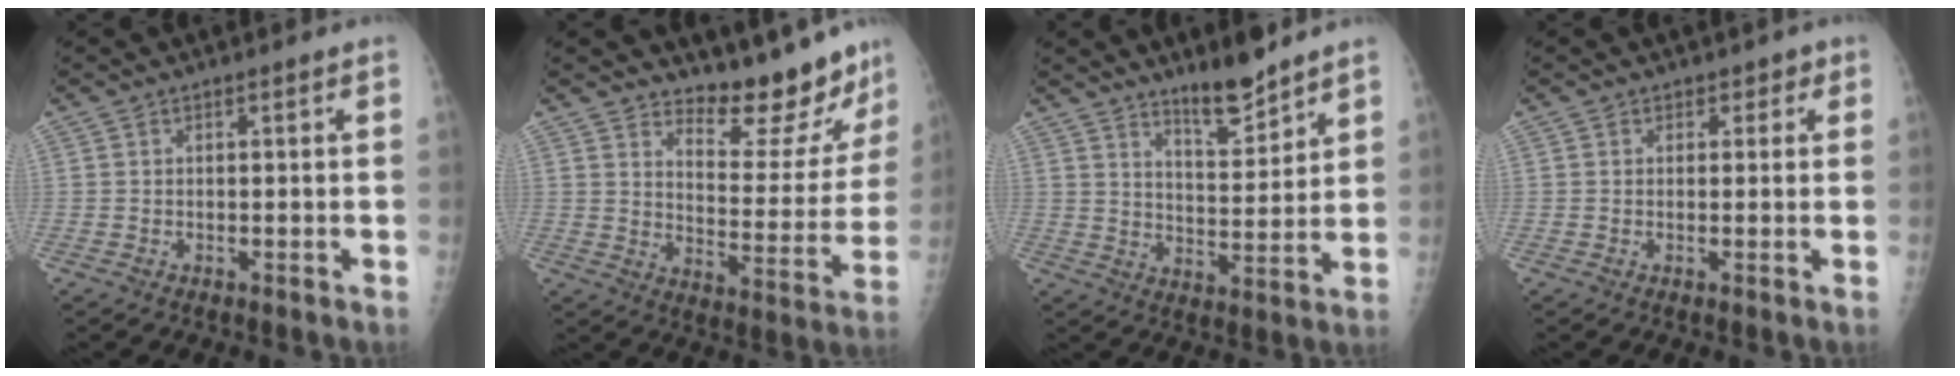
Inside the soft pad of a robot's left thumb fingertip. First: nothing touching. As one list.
[{"total": 15.2, "force": [13.8, 3.9, 5.2], "torque": [-0.028, -0.126, 0.188]}, {"total": 8.9, "force": [7.3, 1.9, 4.8], "torque": [-0.063, -0.064, 0.126]}, {"total": 1.7, "force": [0.9, 1.3, 0.5], "torque": [0.018, -0.003, 0.006]}]